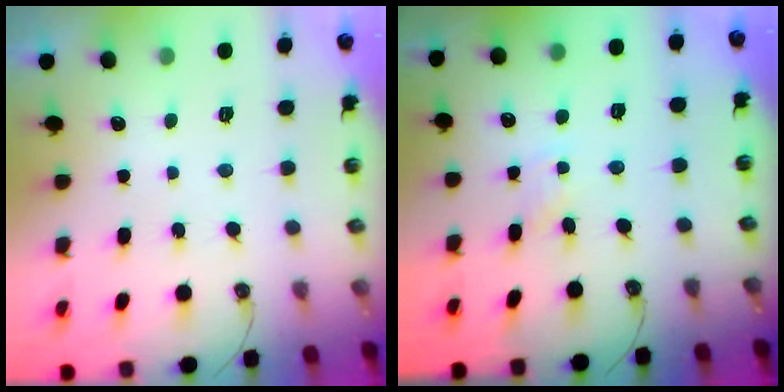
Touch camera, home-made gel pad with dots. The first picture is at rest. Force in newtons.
{"total": 2.2, "press": 2.2, "slide": 0.4}